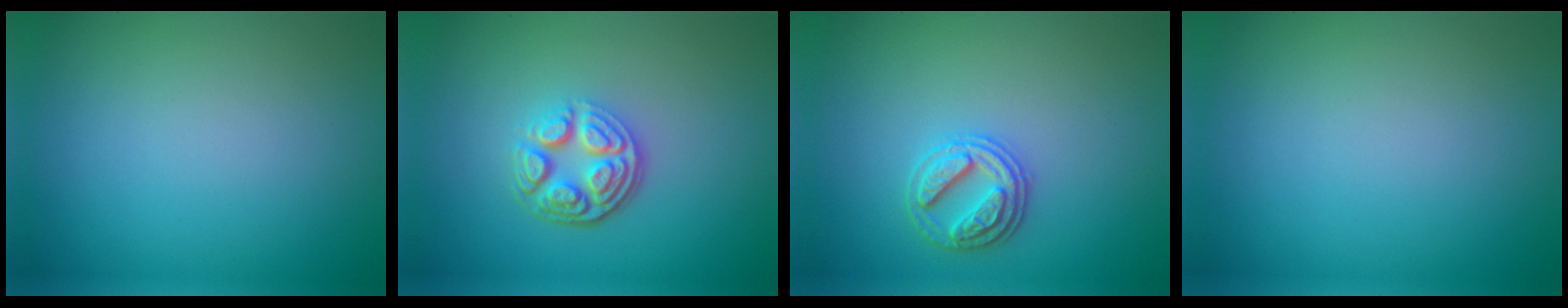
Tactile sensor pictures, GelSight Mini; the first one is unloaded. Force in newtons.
{"total": 4.5, "press": 3.3, "slide": 3.0}
{"total": 2.9, "press": 2.8, "slide": 0.7}
{"total": 0.0}